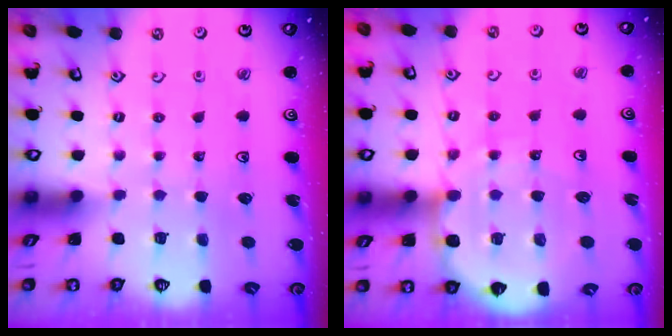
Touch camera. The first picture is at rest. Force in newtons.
{"total": 9.6, "press": 9.1, "slide": 3.1}